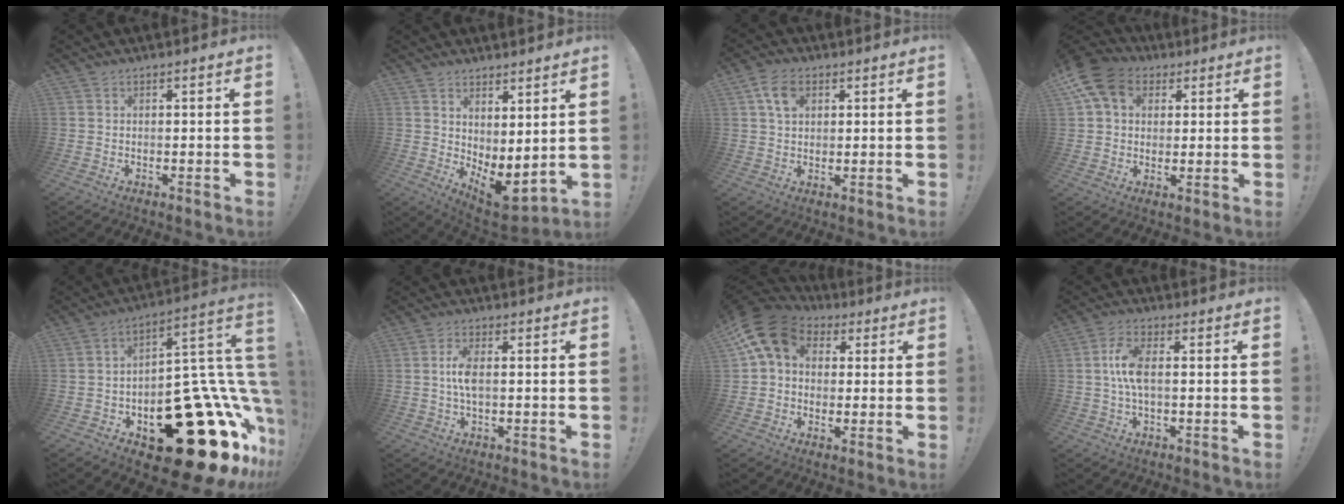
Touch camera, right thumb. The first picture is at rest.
{"total": 5.7, "force": [1.1, 2.5, 5.0], "torque": [-0.049, -0.037, 0.031]}
{"total": 7.6, "force": [3.2, 5.3, 4.4], "torque": [-0.061, -0.003, 0.060]}
{"total": 13.9, "force": [5.2, 10.5, 7.4], "torque": [-0.134, -0.015, 0.104]}
{"total": 33.2, "force": [-14.2, 16.6, 25.0], "torque": [-0.250, 0.051, -0.182]}
{"total": 5.2, "force": [-0.1, 1.9, 4.9], "torque": [-0.094, -0.002, -0.007]}
{"total": 14.7, "force": [5.4, 10.5, 8.8], "torque": [-0.152, -0.012, 0.103]}
{"total": 8.0, "force": [0.3, 3.1, 7.4], "torque": [-0.150, 0.000, 0.006]}